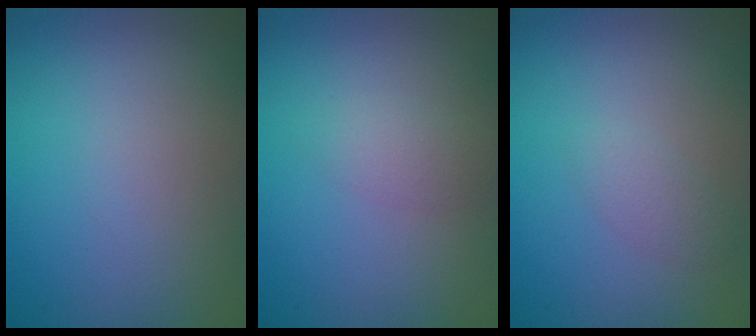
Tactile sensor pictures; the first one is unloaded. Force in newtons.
{"total": 1.6, "press": 1.6, "slide": 0.1}
{"total": 1.2, "press": 1.2, "slide": 0.0}